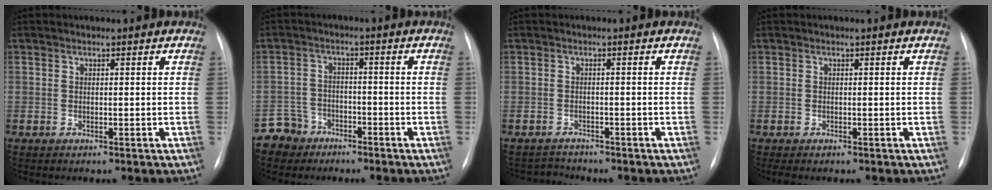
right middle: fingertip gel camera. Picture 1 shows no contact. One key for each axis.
{"total": 4.9, "fx": -3.5, "fy": 3.3, "fz": -0.6, "tx": 0.019, "ty": 0.005, "tz": -0.068}
{"total": 2.4, "fx": -2.1, "fy": 0.2, "fz": -1.0, "tx": 0.021, "ty": -0.011, "tz": -0.033}
{"total": 1.7, "fx": -1.3, "fy": 0.6, "fz": 0.9, "tx": -0.007, "ty": -0.003, "tz": -0.011}